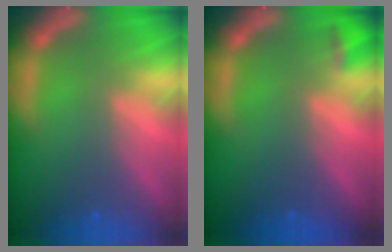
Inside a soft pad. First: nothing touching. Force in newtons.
{"total": 1.4}